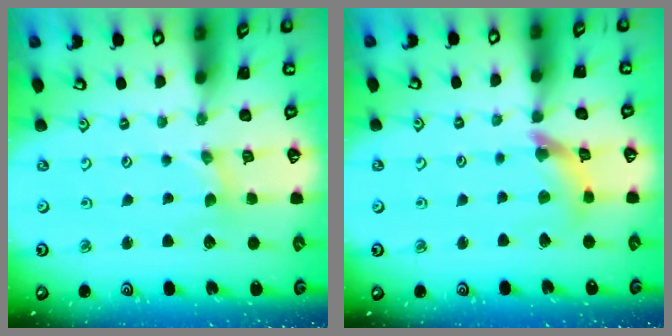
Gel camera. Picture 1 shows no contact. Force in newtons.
{"total": 8.5, "press": 8.5, "slide": 0.9}